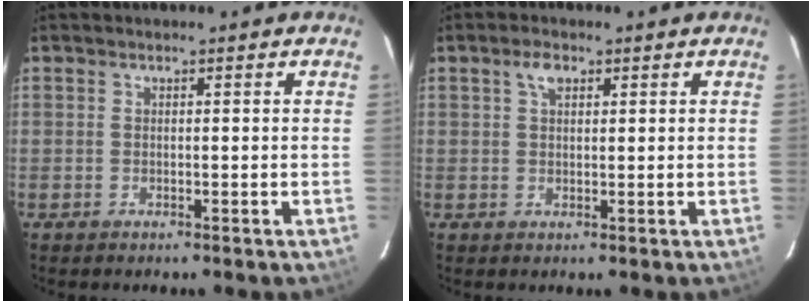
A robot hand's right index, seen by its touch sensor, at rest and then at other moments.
{"total": 2.5, "force": [1.2, 1.4, 1.7], "torque": [-0.031, 0.009, 0.022]}